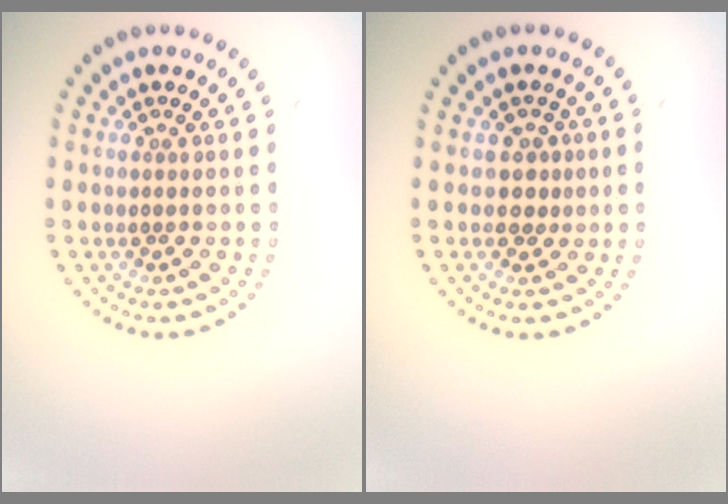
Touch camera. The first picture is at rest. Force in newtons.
{"total": 1.6, "press": 1.3, "slide": 1.0}